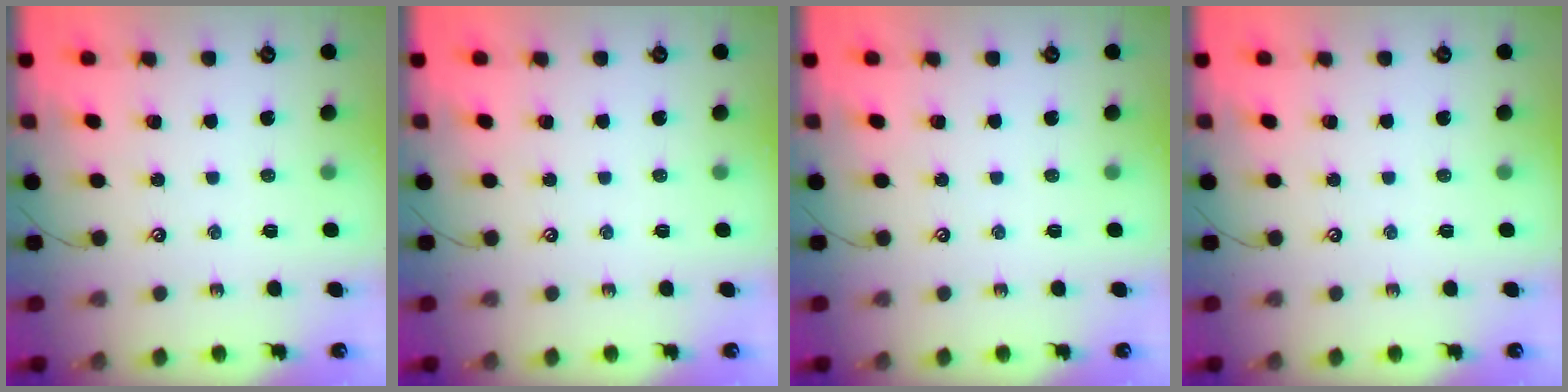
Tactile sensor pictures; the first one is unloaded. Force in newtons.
{"total": 0.0}
{"total": 0.0}
{"total": 0.0}